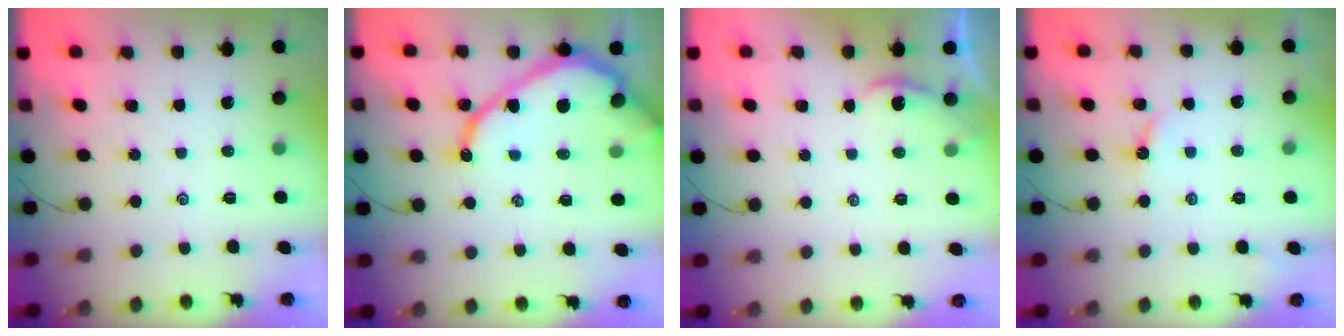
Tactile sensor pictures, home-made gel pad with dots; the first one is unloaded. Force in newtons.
{"total": 12.7, "press": 12.6, "slide": 1.4}
{"total": 1.5, "press": 1.5, "slide": 0.2}
{"total": 2.9, "press": 2.9, "slide": 0.2}